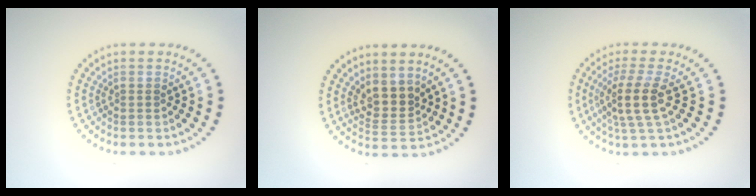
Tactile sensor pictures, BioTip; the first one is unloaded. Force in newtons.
{"total": 2.7, "press": 2.2, "slide": 1.5}
{"total": 3.6, "press": 2.8, "slide": 2.2}